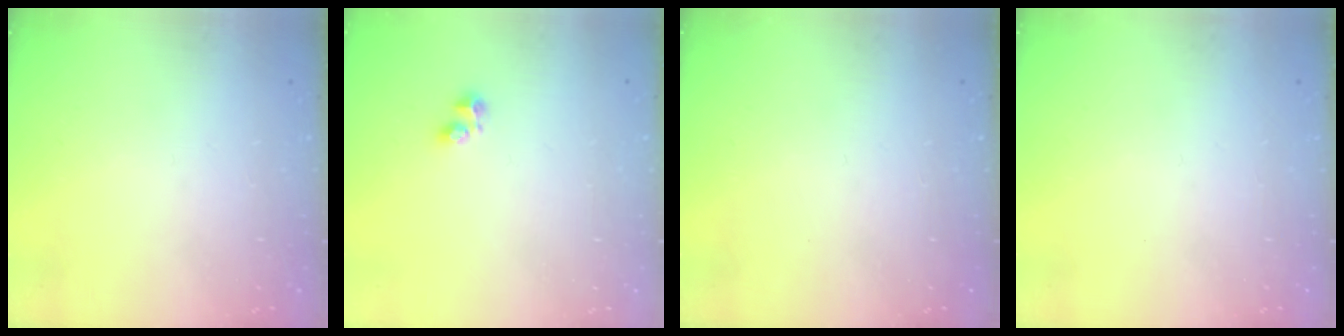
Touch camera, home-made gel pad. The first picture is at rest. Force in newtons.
{"total": 2.2, "press": 2.2, "slide": 0.5}
{"total": 0.0}
{"total": 0.0}